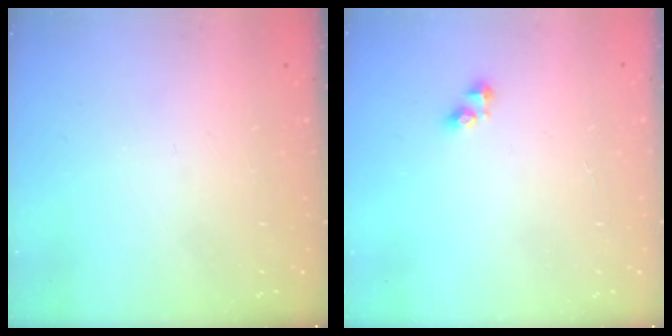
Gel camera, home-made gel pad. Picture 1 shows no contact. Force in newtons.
{"total": 3.1, "press": 3.0, "slide": 0.4}